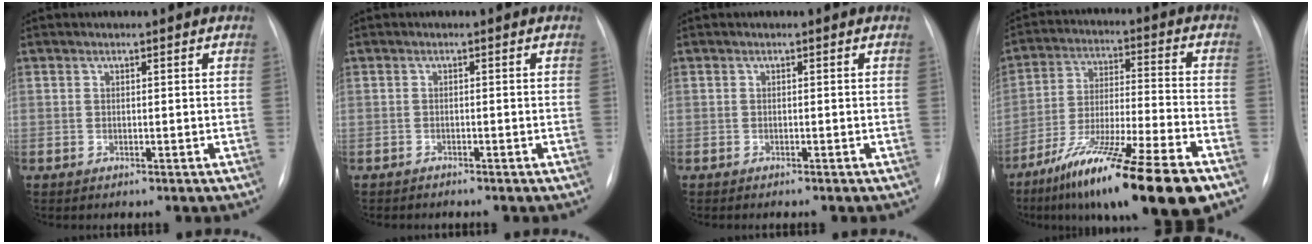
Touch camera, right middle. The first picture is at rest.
{"total": 0.7, "force": [-0.6, 0.2, -0.1], "torque": [-0.004, 0.001, -0.014]}
{"total": 0.8, "force": [-0.7, 0.1, 0.4], "torque": [-0.007, -0.002, -0.008]}
{"total": 20.5, "force": [-13.5, 1.2, 15.4], "torque": [-0.229, -0.036, -0.229]}